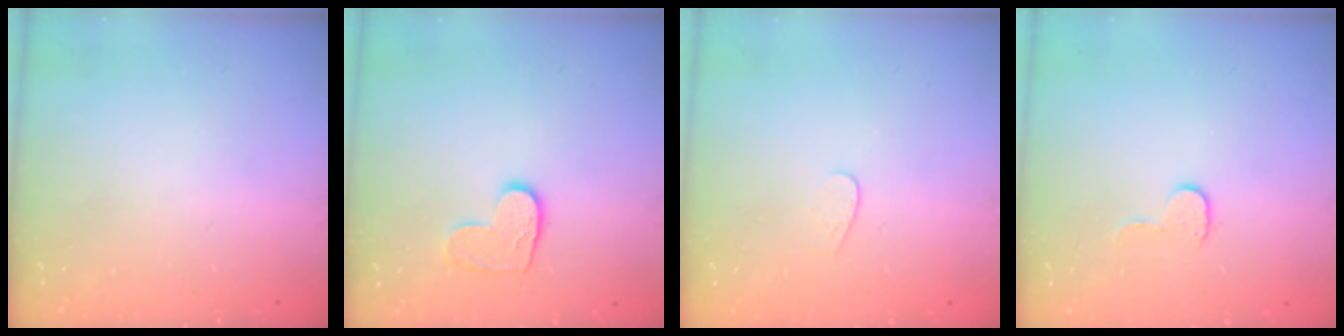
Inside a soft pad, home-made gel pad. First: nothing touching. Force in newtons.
{"total": 8.2, "press": 8.2, "slide": 0.5}
{"total": 3.5, "press": 3.5, "slide": 0.3}
{"total": 4.6, "press": 4.6, "slide": 0.4}